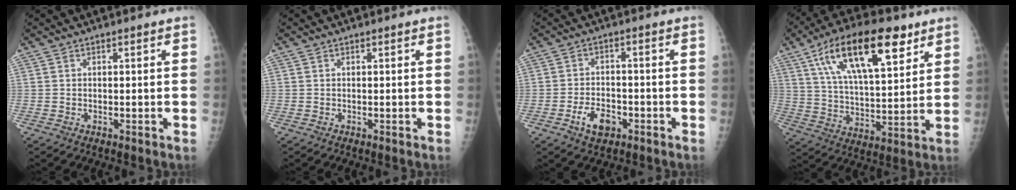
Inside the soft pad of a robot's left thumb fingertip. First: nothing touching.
{"total": 0.0}
{"total": 5.9, "force": [-2.9, 3.7, 3.6], "torque": [-0.052, 0.018, -0.048]}
{"total": 21.2, "force": [10.8, 8.6, 16.1], "torque": [-0.248, -0.023, 0.186]}